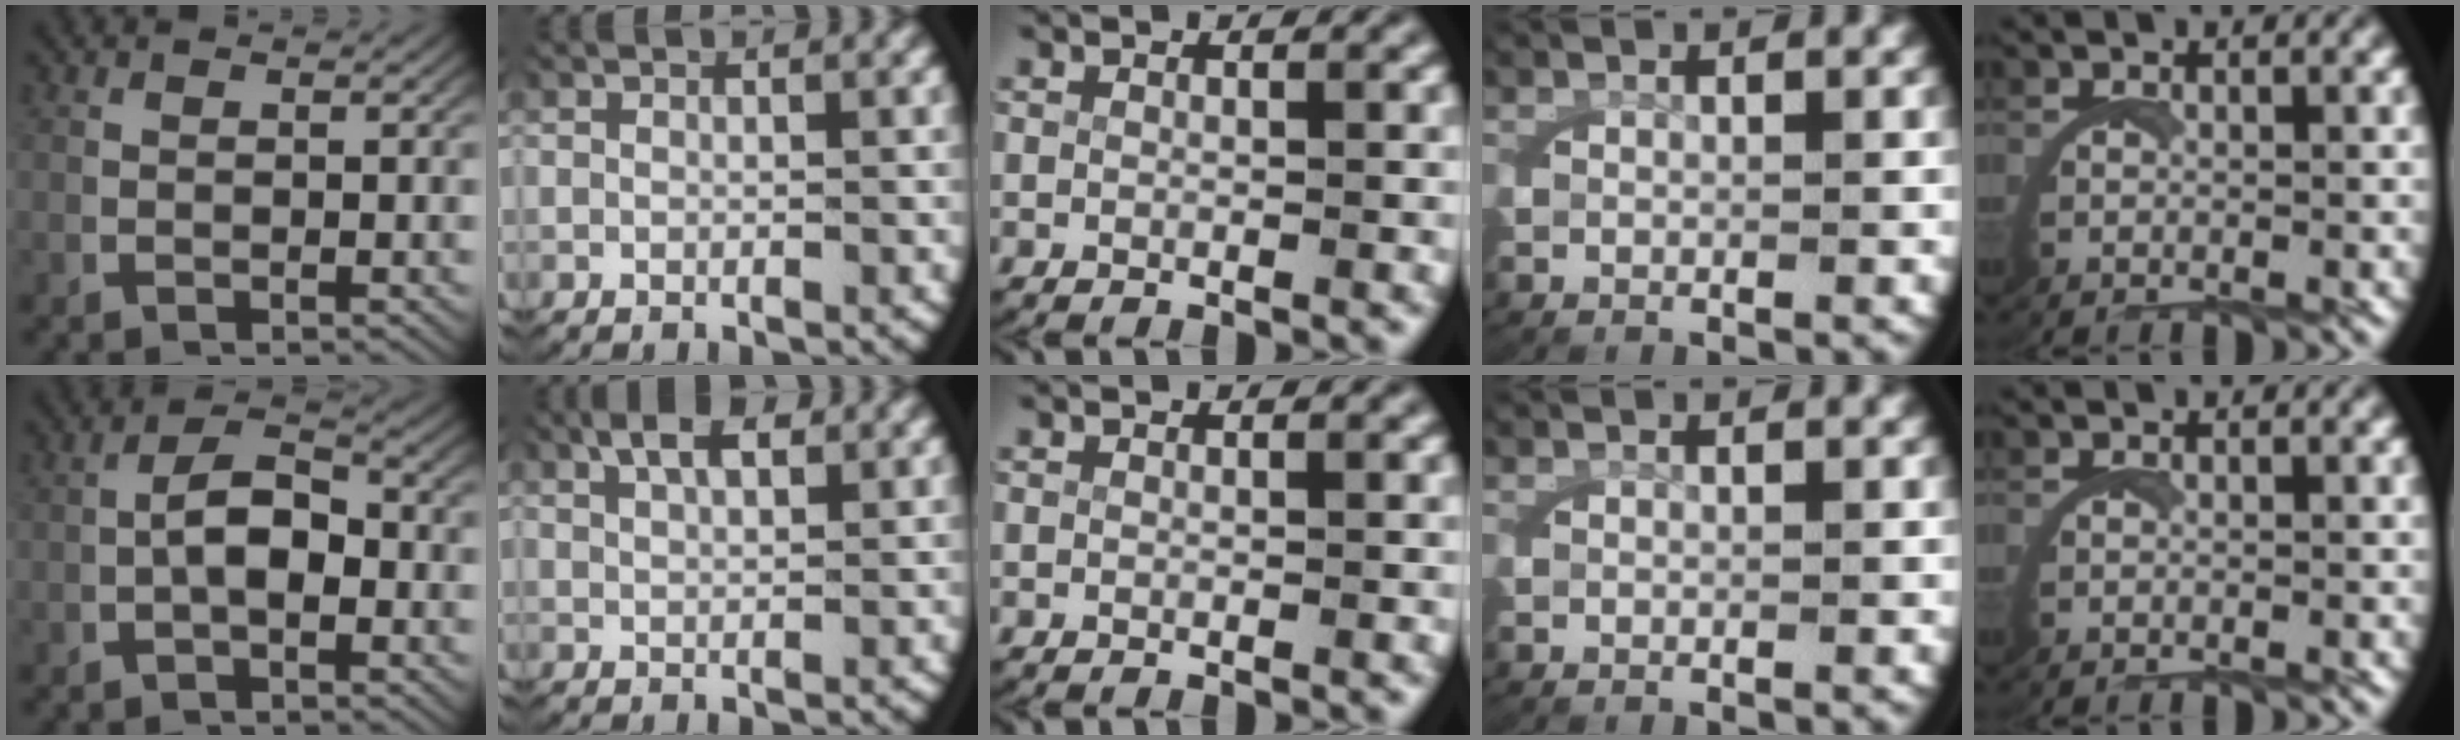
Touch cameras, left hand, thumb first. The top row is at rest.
{"thumb": {"total": 5.1, "force": [-0.4, 2.9, 4.1], "torque": [-0.072, -0.008, -0.004]}, "index": {"total": 3.4, "force": [2.3, 1.1, 2.2], "torque": [-0.041, 0.004, 0.043]}}